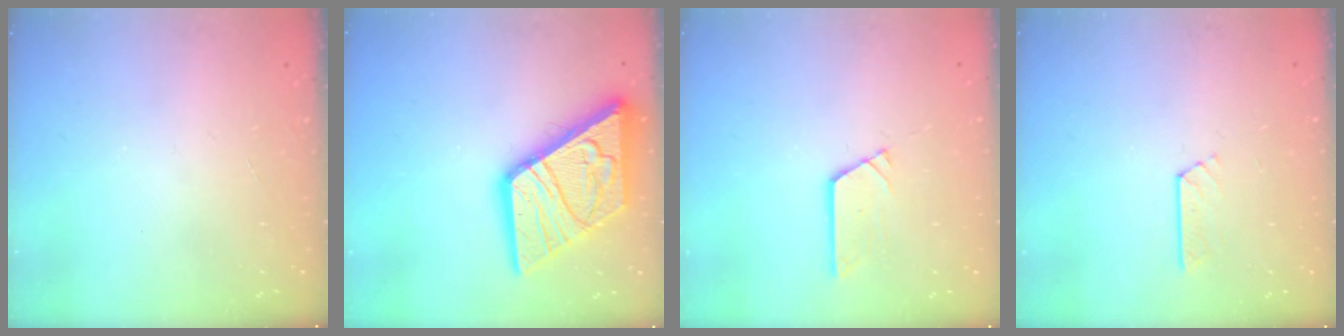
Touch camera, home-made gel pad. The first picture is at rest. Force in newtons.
{"total": 21.1, "press": 21.0, "slide": 2.4}
{"total": 2.7, "press": 2.7, "slide": 0.0}
{"total": 3.4, "press": 3.3, "slide": 0.4}